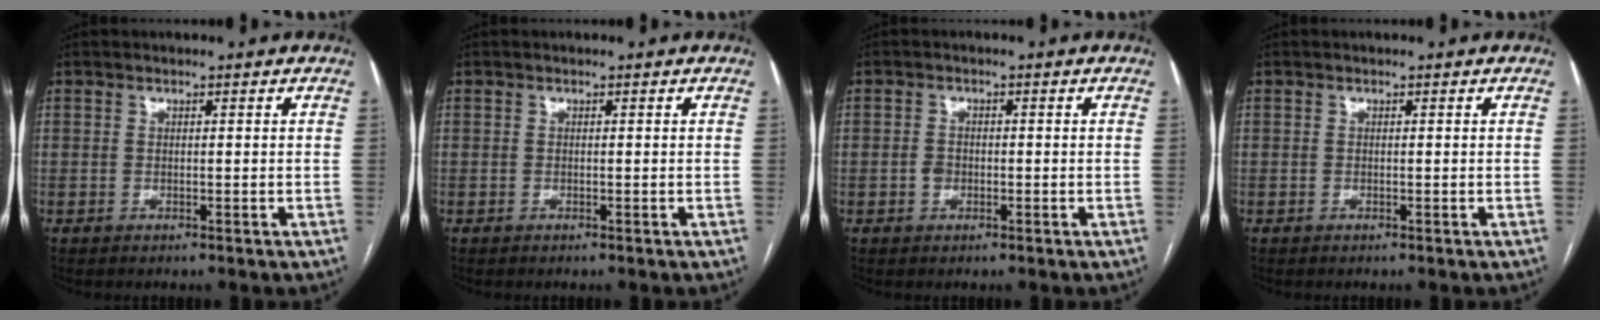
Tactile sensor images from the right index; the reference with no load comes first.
{"total": 0.0}
{"total": 1.5, "force": [-0.4, 1.3, 0.8], "torque": [-0.013, 0.005, -0.006]}
{"total": 0.0}